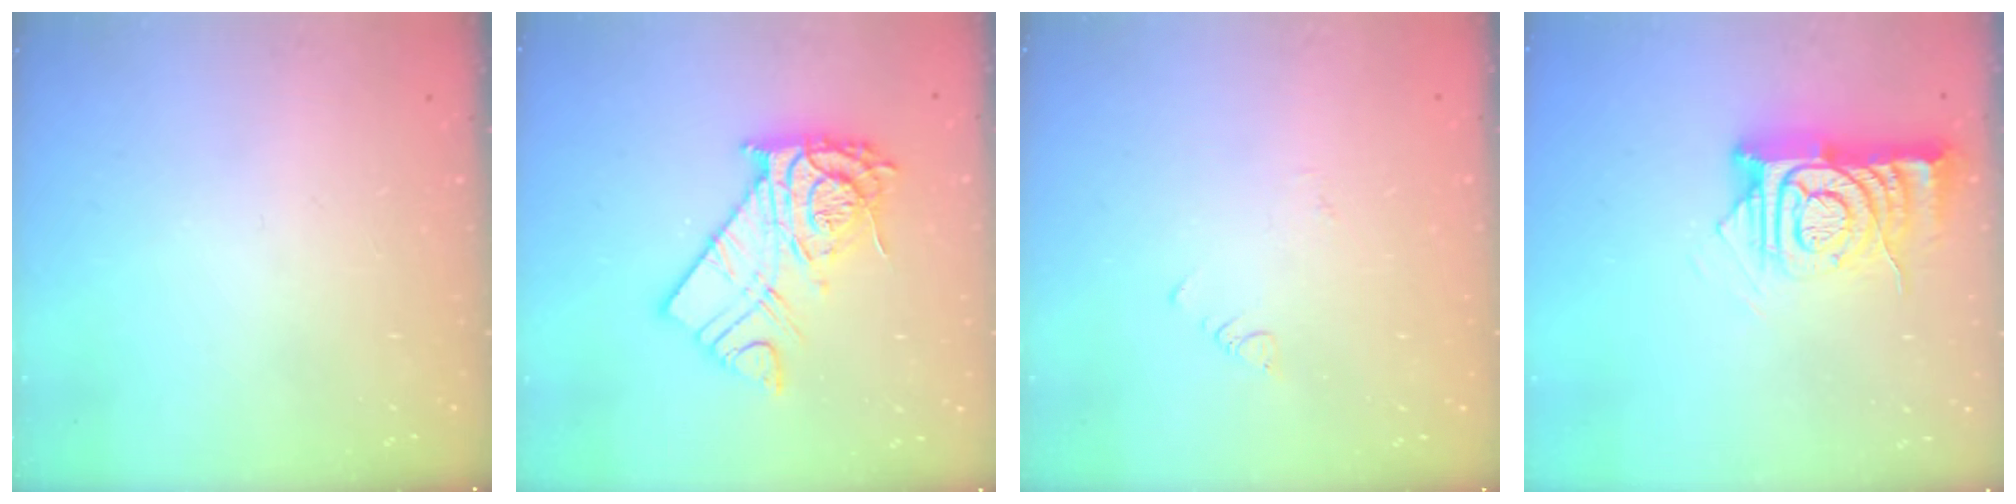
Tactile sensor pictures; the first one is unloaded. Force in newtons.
{"total": 12.4, "press": 12.3, "slide": 1.0}
{"total": 1.1, "press": 1.1, "slide": 0.3}
{"total": 12.0, "press": 11.9, "slide": 1.2}